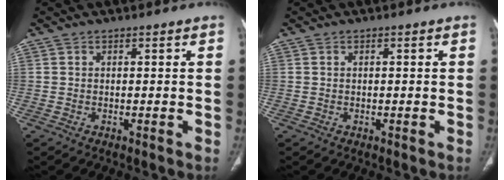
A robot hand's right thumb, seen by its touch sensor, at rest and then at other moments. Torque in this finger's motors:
{"motor_torque": [-0.28, 0.12, 0.15, 0.40, -0.06]}